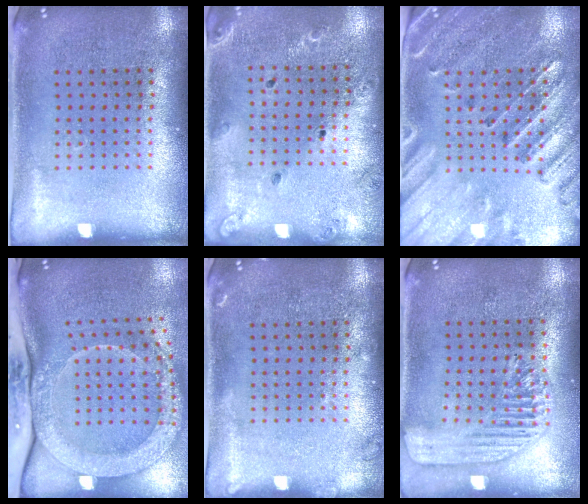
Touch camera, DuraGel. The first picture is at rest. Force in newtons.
{"total": 1.4, "press": 1.4, "slide": 0.1}
{"total": 2.9, "press": 2.7, "slide": 1.1}
{"total": 3.0, "press": 2.2, "slide": 2.0}
{"total": 0.9, "press": 0.9, "slide": 0.2}
{"total": 1.7, "press": 1.5, "slide": 0.7}